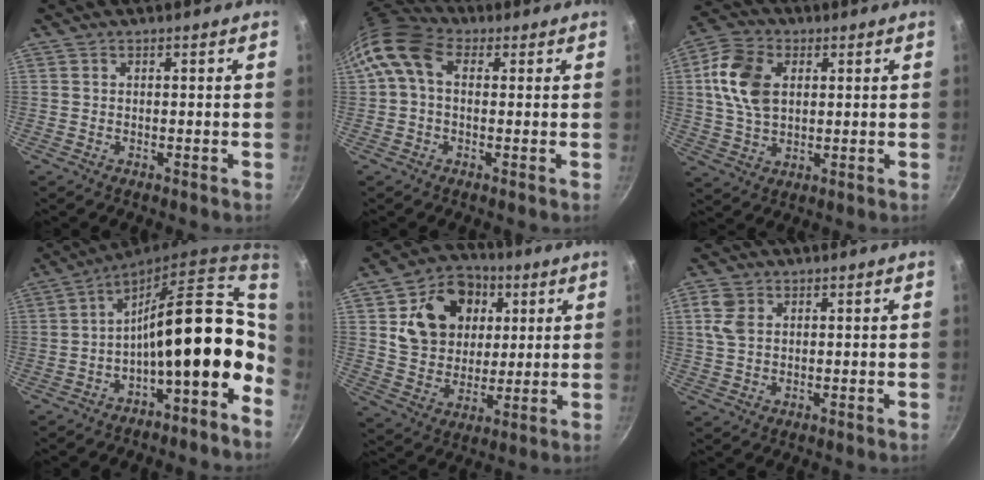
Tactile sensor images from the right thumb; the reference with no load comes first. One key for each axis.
{"total": 10.2, "fx": 2.1, "fy": 7.0, "fz": 7.1, "tx": -0.127, "ty": 0.020, "tz": 0.021}
{"total": 11.8, "fx": 2.5, "fy": 8.0, "fz": 8.3, "tx": -0.144, "ty": 0.006, "tz": 0.039}
{"total": 11.7, "fx": -1.4, "fy": 4.0, "fz": 10.9, "tx": -0.149, "ty": 0.027, "tz": -0.027}
{"total": 16.6, "fx": 4.8, "fy": 13.1, "fz": 8.9, "tx": -0.122, "ty": -0.004, "tz": 0.084}
{"total": 4.8, "fx": 1.6, "fy": 3.5, "fz": 3.0, "tx": -0.056, "ty": 0.000, "tz": 0.029}